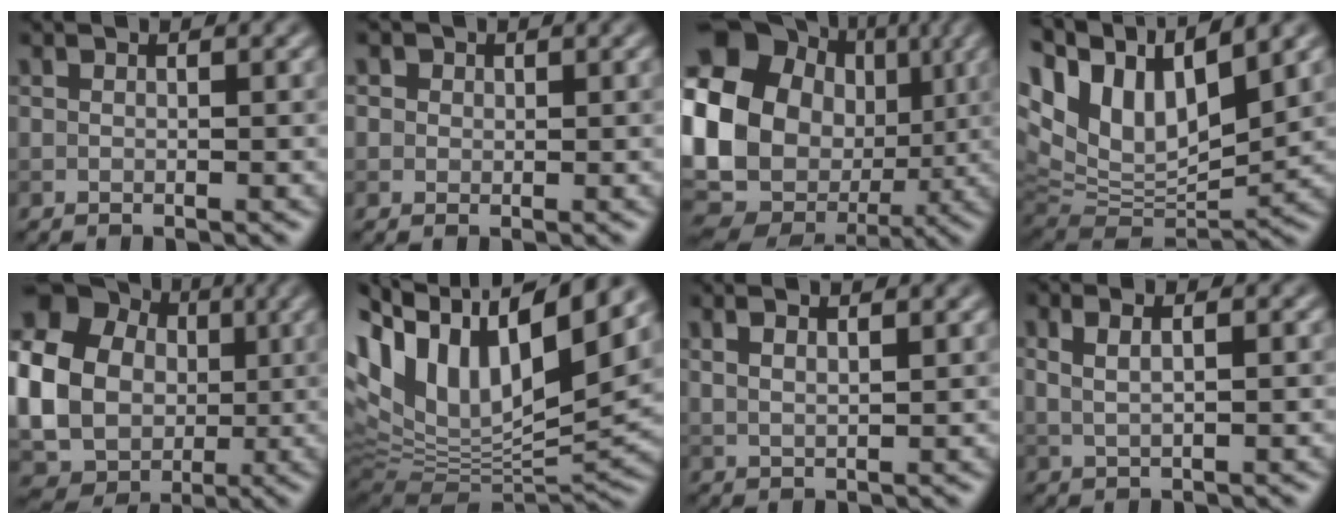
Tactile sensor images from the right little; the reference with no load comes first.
{"total": 2.1, "force": [1.0, 1.6, 0.8], "torque": [-0.011, 0.007, 0.008]}
{"total": 22.6, "force": [1.3, 19.4, 11.4], "torque": [-0.222, 0.012, -0.009]}
{"total": 12.5, "force": [6.1, 5.8, 9.2], "torque": [-0.188, 0.018, 0.117]}
{"total": 17.6, "force": [1.9, 15.7, 7.8], "torque": [-0.190, 0.009, 0.002]}
{"total": 14.5, "force": [6.0, 7.4, 10.9], "torque": [-0.217, 0.019, 0.110]}
{"total": 2.2, "force": [1.2, 0.6, 1.6], "torque": [-0.026, 0.003, 0.022]}
{"total": 3.4, "force": [1.5, 1.5, 2.7], "torque": [-0.036, 0.012, 0.011]}